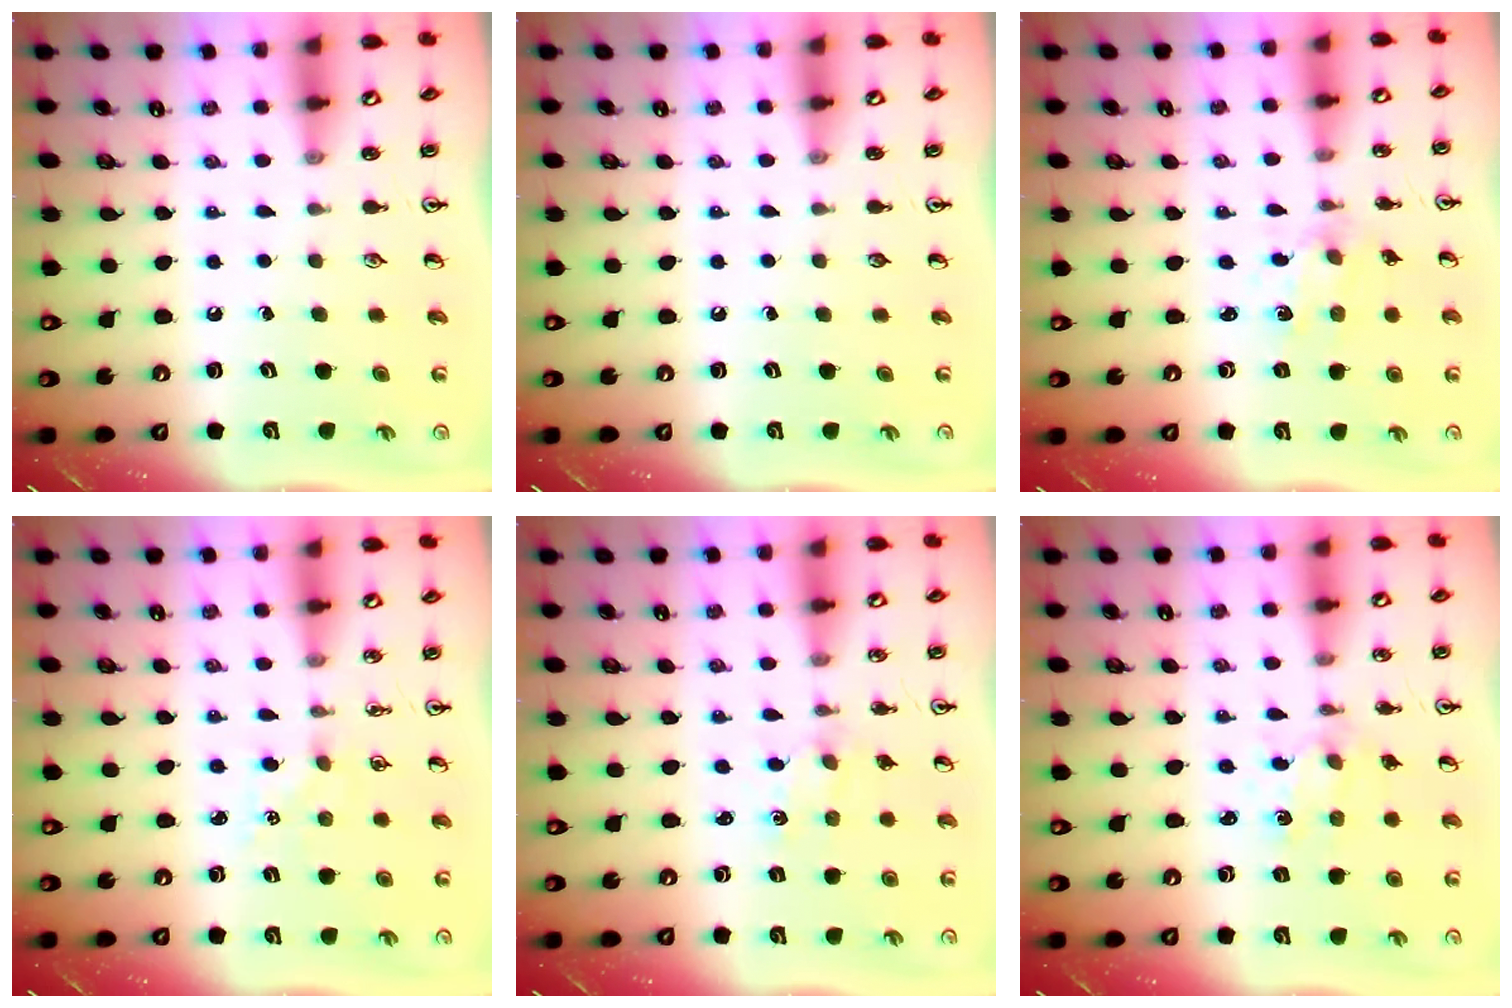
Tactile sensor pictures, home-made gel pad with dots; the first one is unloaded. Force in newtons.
{"total": 0.0}
{"total": 1.3, "press": 1.3, "slide": 0.3}
{"total": 2.4, "press": 2.3, "slide": 0.3}
{"total": 0.0}
{"total": 1.5, "press": 1.4, "slide": 0.3}